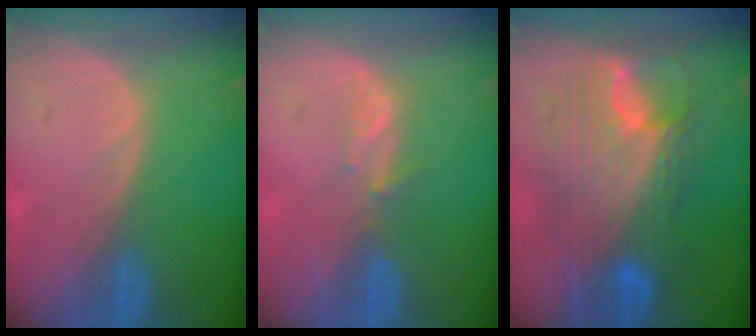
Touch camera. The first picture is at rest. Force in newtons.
{"total": 1.9, "press": 1.8, "slide": 0.7}
{"total": 11.5, "press": 11.5, "slide": 1.1}